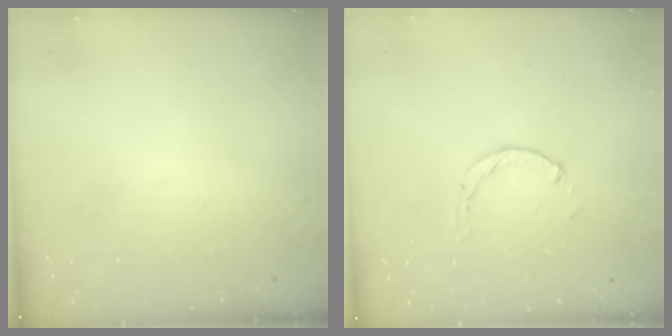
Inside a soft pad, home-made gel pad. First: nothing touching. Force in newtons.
{"total": 1.5, "press": 1.5, "slide": 0.2}